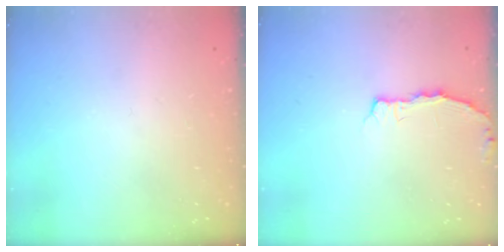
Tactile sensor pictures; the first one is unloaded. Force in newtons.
{"total": 2.9, "press": 2.9, "slide": 0.5}